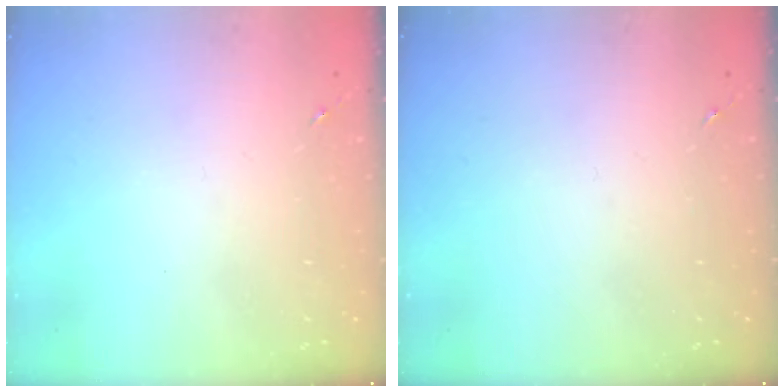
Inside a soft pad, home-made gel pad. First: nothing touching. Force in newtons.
{"total": 0.0}